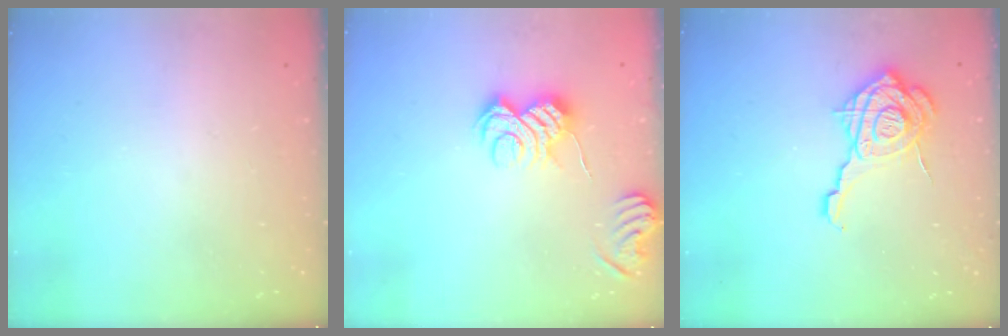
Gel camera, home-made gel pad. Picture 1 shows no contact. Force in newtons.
{"total": 10.3, "press": 10.3, "slide": 0.7}
{"total": 18.2, "press": 18.1, "slide": 2.0}